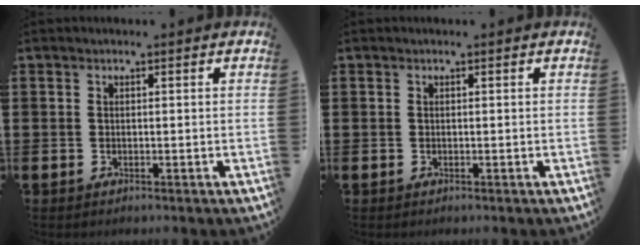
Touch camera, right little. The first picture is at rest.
{"total": 0.0}